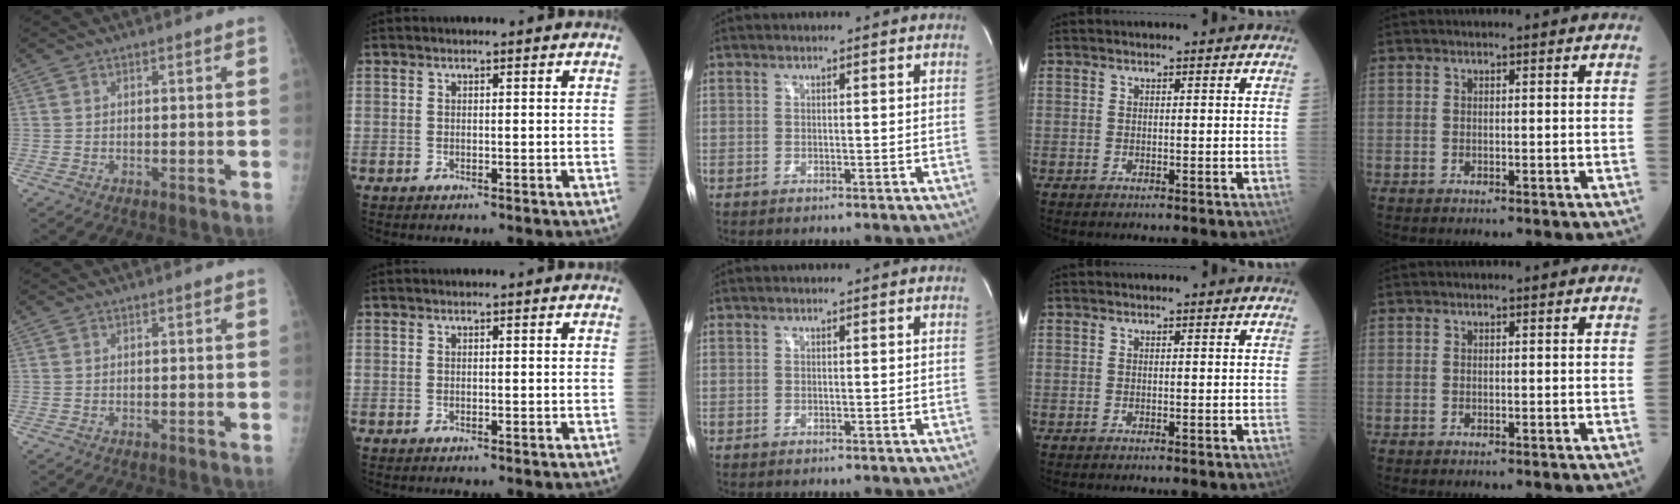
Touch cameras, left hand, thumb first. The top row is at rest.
{}